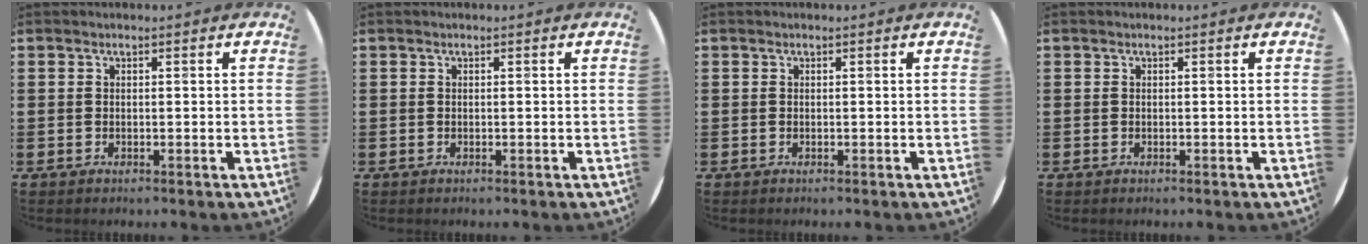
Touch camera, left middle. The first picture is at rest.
{"total": 0.0}
{"total": 0.0}
{"total": 0.0}